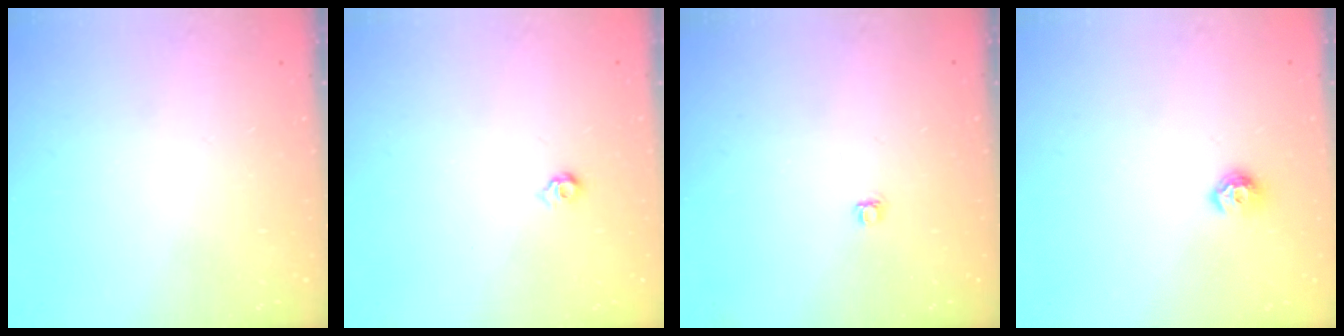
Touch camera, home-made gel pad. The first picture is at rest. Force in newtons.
{"total": 4.2, "press": 4.1, "slide": 0.8}
{"total": 3.8, "press": 3.8, "slide": 0.5}
{"total": 7.5, "press": 7.4, "slide": 0.7}